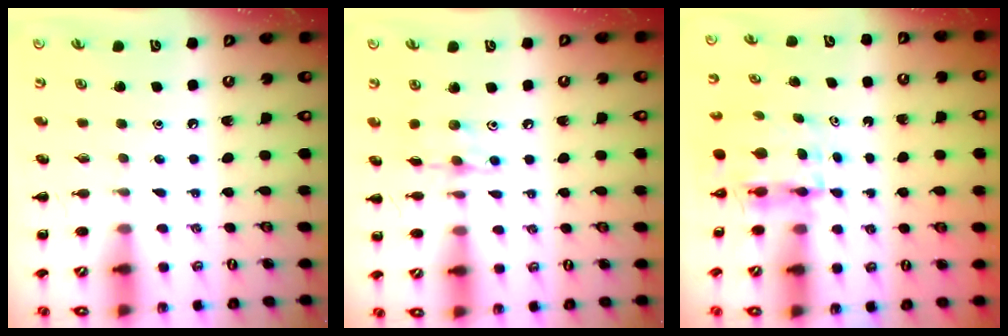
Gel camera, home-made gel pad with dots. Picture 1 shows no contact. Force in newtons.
{"total": 7.6, "press": 7.6, "slide": 0.8}
{"total": 3.9, "press": 3.9, "slide": 0.3}